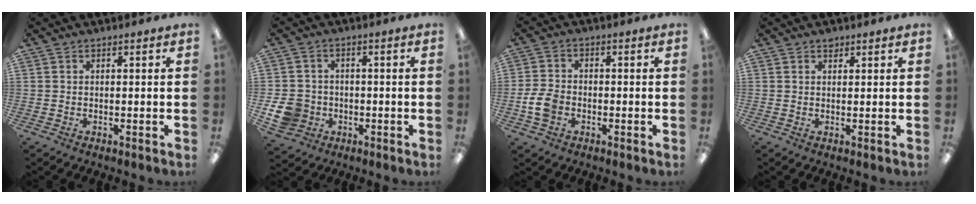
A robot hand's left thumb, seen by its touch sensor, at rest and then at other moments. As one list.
[{"total": 7.5, "force": [-1.9, 6.7, 2.9], "torque": [-0.071, 0.018, -0.033]}, {"total": 6.0, "force": [-1.7, 4.4, 3.8], "torque": [-0.080, 0.009, -0.032]}, {"total": 1.3, "force": [1.1, 0.6, 0.4], "torque": [-0.003, -0.004, 0.019]}]